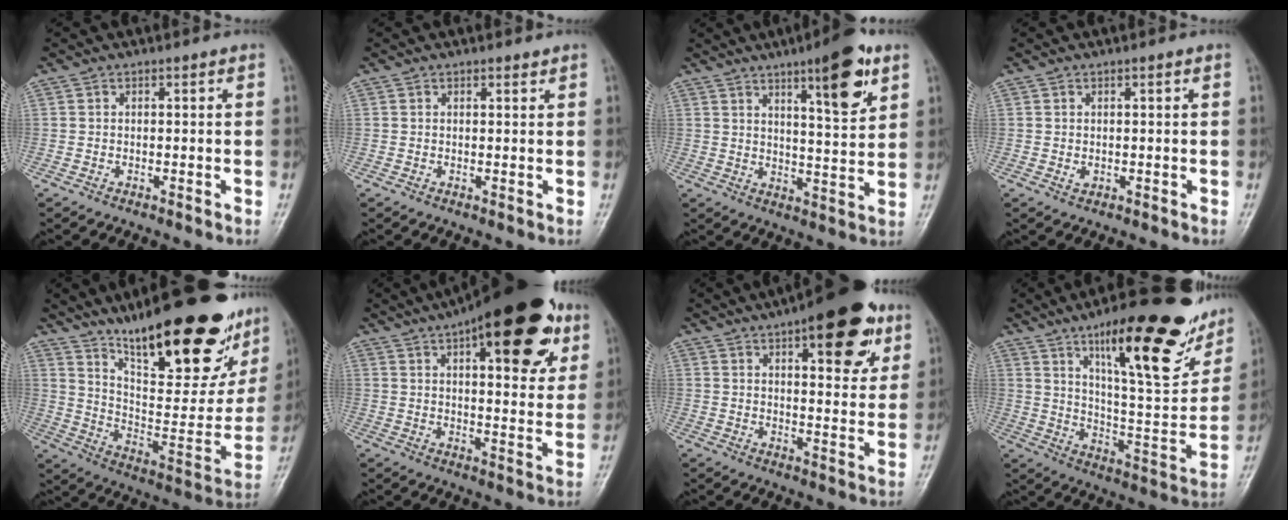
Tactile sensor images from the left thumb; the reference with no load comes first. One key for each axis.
{"total": 0.9, "fx": 0.7, "fy": 0.3, "fz": 0.3, "tx": -0.006, "ty": -0.006, "tz": 0.011}
{"total": 12.3, "fx": 6.7, "fy": 2.8, "fz": 9.9, "tx": -0.128, "ty": -0.038, "tz": 0.098}
{"total": 1.3, "fx": 0.2, "fy": 0.8, "fz": 1.1, "tx": -0.013, "ty": 0.000, "tz": 0.008}
{"total": 30.8, "fx": 20.2, "fy": 9.6, "fz": 21.1, "tx": -0.275, "ty": -0.081, "tz": 0.316}
{"total": 24.7, "fx": 12.6, "fy": 9.2, "fz": 19.2, "tx": -0.241, "ty": -0.012, "tz": 0.177}
{"total": 17.4, "fx": 9.1, "fy": 6.5, "fz": 13.3, "tx": -0.141, "ty": -0.028, "tz": 0.122}
{"total": 26.1, "fx": 15.2, "fy": 7.3, "fz": 19.9, "tx": -0.251, "ty": -0.059, "tz": 0.238}